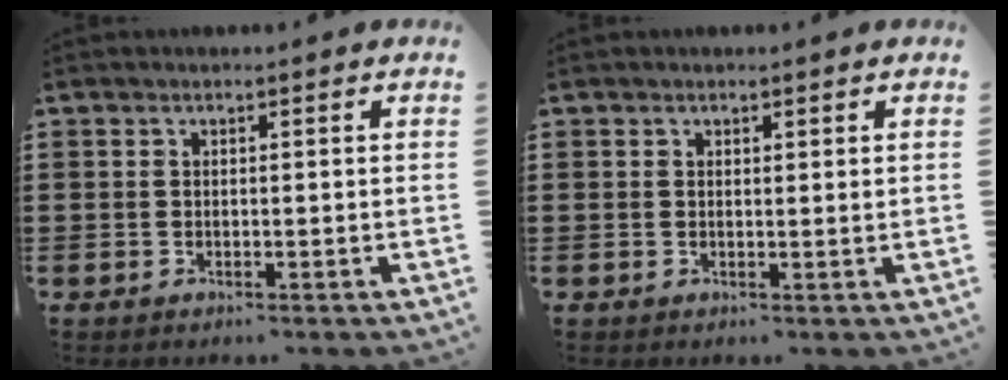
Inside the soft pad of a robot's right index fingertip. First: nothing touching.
{"total": 0.7, "force": [0.4, 0.4, 0.5], "torque": [-0.010, 0.004, 0.007]}